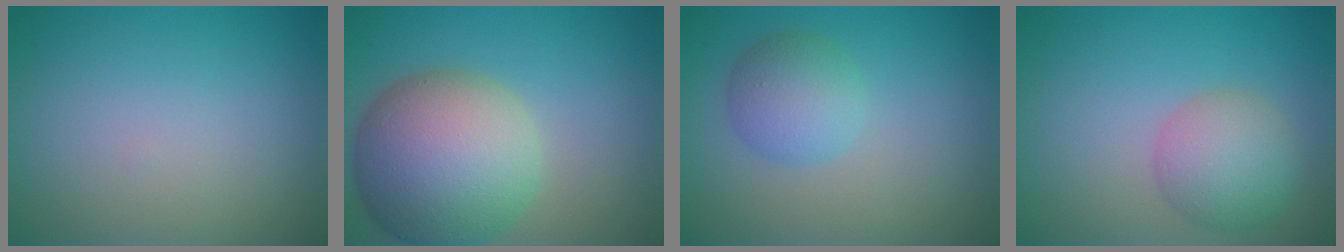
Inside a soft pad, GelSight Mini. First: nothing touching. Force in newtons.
{"total": 11.4, "press": 11.4, "slide": 0.6}
{"total": 3.4, "press": 3.4, "slide": 0.2}
{"total": 4.4, "press": 4.4, "slide": 0.0}